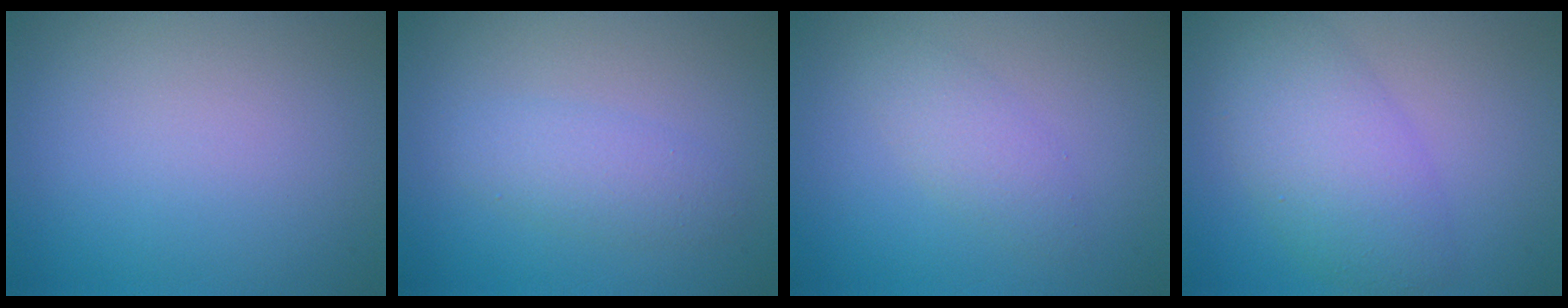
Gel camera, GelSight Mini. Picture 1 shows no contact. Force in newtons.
{"total": 2.2, "press": 2.2, "slide": 0.1}
{"total": 2.0, "press": 2.0, "slide": 0.1}
{"total": 5.6, "press": 5.6, "slide": 0.4}